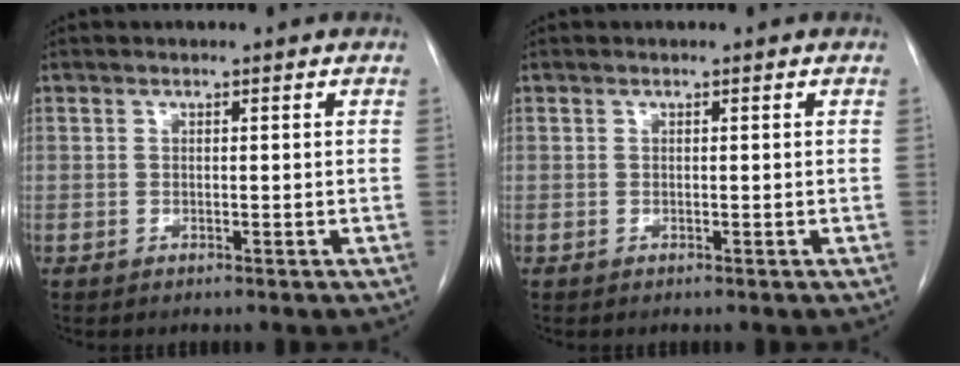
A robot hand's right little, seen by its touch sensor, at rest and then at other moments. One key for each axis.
{"total": 0.0}